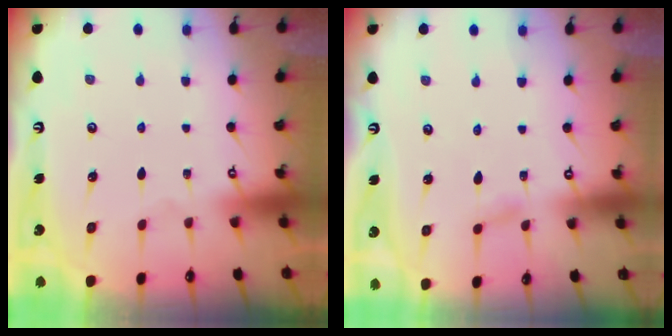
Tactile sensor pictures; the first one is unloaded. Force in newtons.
{"total": 2.1, "press": 2.0, "slide": 0.2}